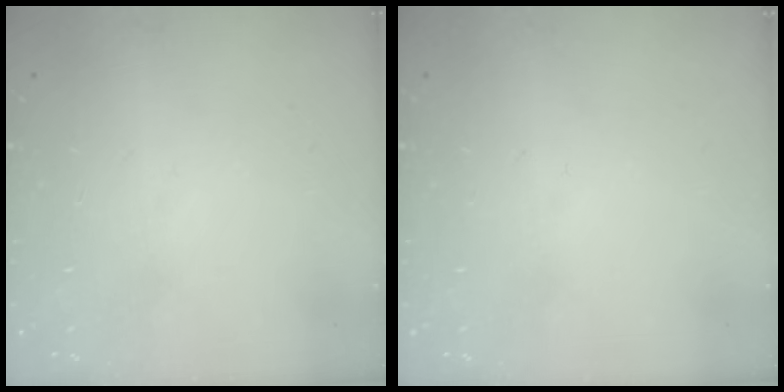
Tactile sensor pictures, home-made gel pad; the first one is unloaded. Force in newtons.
{"total": 0.0}